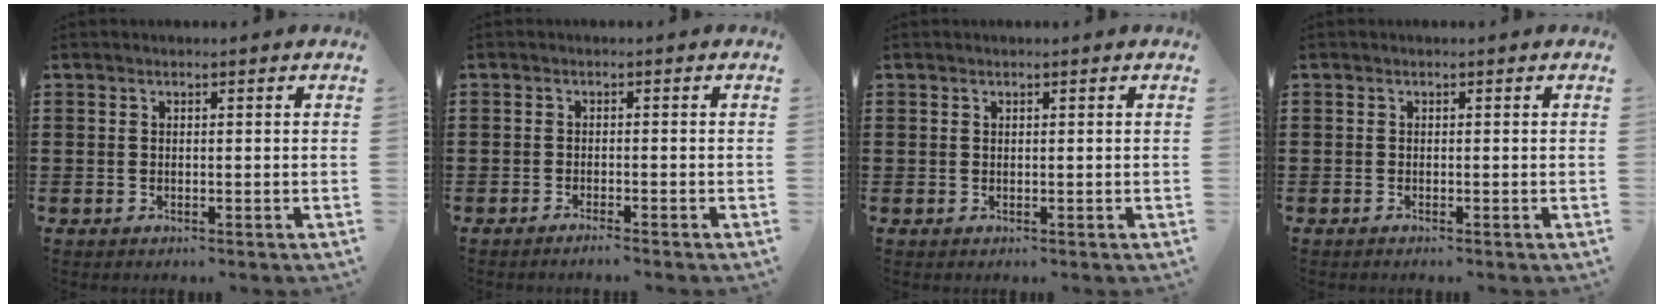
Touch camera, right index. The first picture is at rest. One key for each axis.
{"total": 1.5, "fx": -1.4, "fy": -0.3, "fz": 0.4, "tx": -0.008, "ty": -0.002, "tz": -0.027}
{"total": 0.0}
{"total": 0.6, "fx": -0.5, "fy": -0.2, "fz": 0.1, "tx": -0.003, "ty": -0.003, "tz": -0.010}